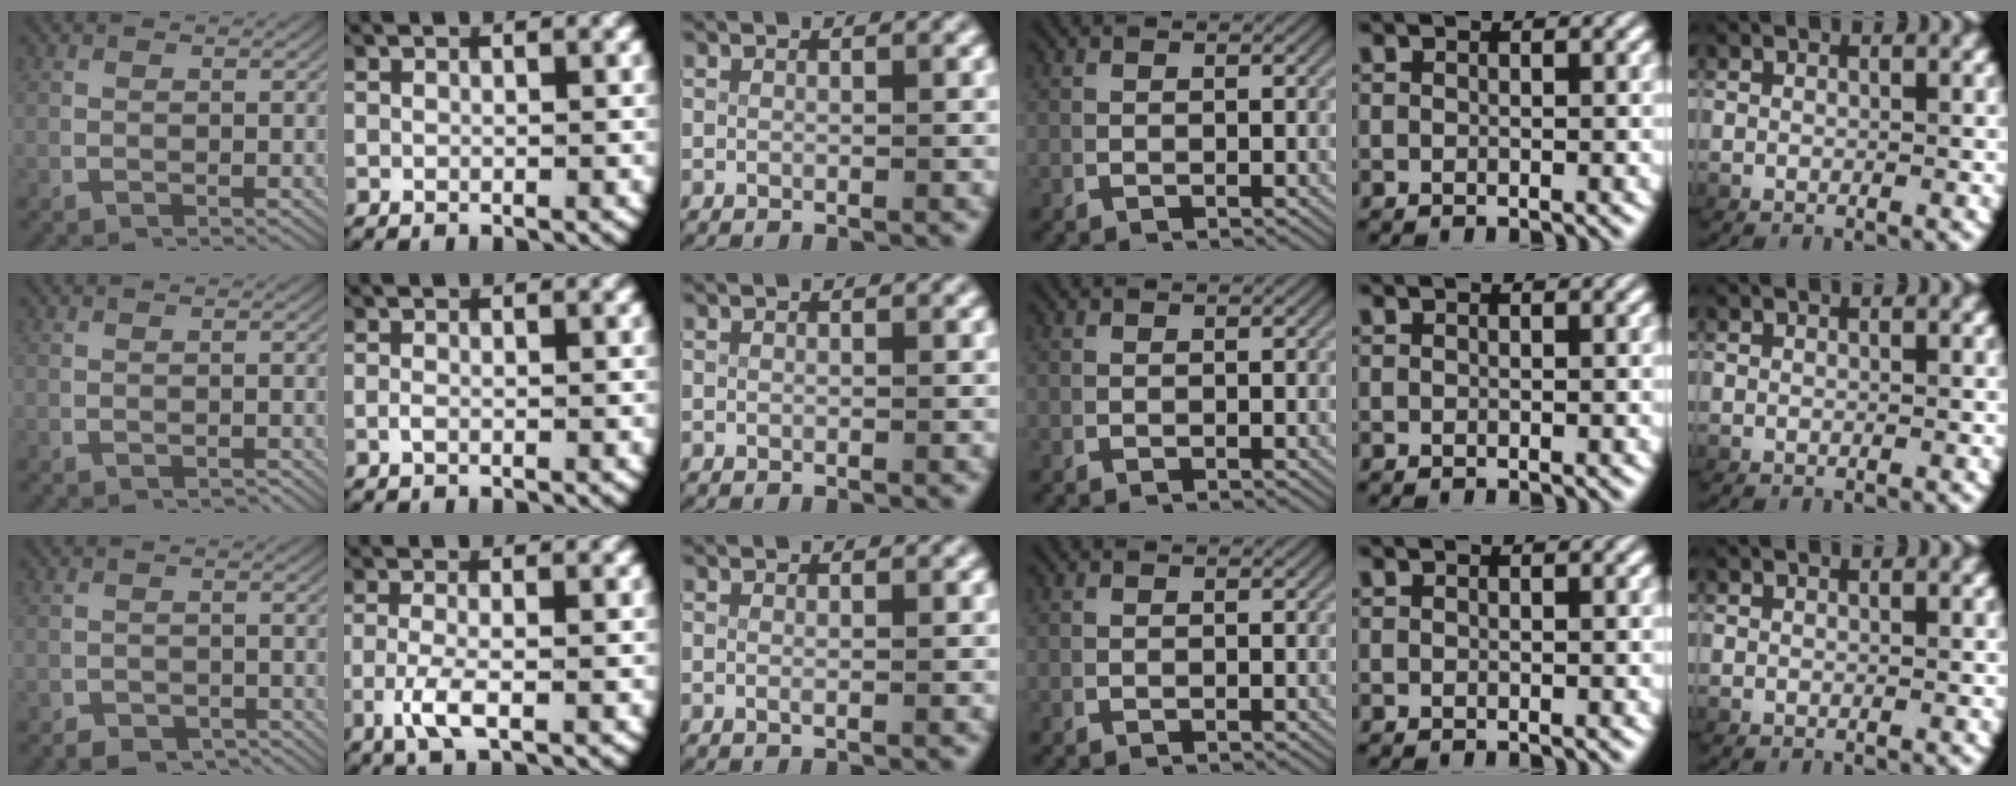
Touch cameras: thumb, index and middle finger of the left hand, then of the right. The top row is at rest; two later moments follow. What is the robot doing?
{"motion": "grasp_and_lifting", "object": "card"}